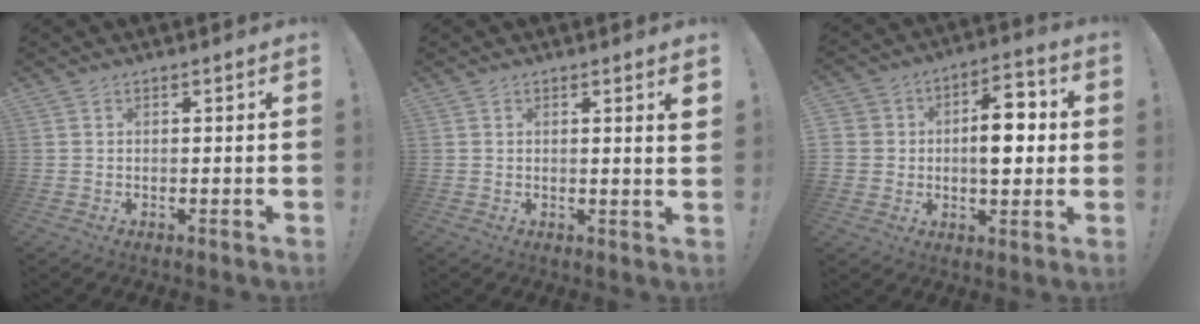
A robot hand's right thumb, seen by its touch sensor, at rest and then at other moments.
{"total": 2.8, "force": [1.1, -0.2, 2.5], "torque": [-0.033, -0.007, 0.013]}
{"total": 12.8, "force": [-0.4, 9.1, 9.0], "torque": [-0.138, 0.025, -0.006]}